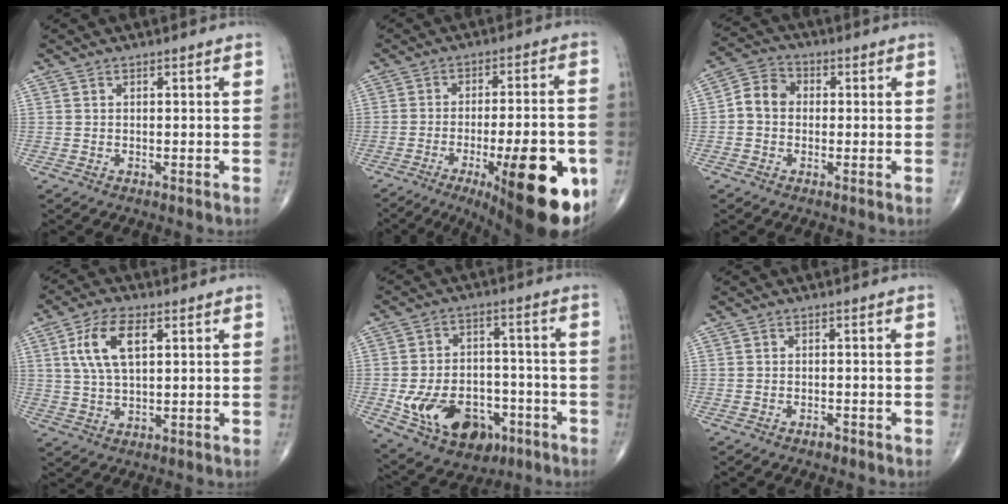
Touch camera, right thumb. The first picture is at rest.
{"total": 24.2, "force": [-9.3, 7.1, 21.1], "torque": [-0.237, 0.018, -0.118]}
{"total": 5.9, "force": [-0.3, 5.0, 3.2], "torque": [-0.043, 0.022, -0.018]}
{"total": 9.1, "force": [2.8, 4.3, 7.5], "torque": [-0.149, 0.003, 0.055]}
{"total": 16.4, "force": [-6.1, 11.2, 10.4], "torque": [-0.145, 0.039, -0.081]}
{"total": 1.2, "force": [-1.0, 0.5, 0.5], "torque": [-0.007, 0.003, -0.017]}